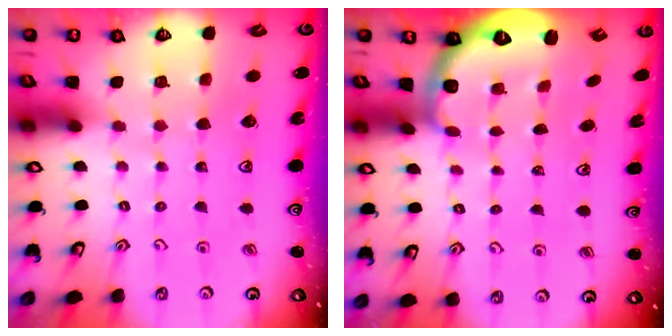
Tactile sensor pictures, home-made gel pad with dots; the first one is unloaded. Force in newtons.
{"total": 2.7, "press": 1.7, "slide": 2.1}